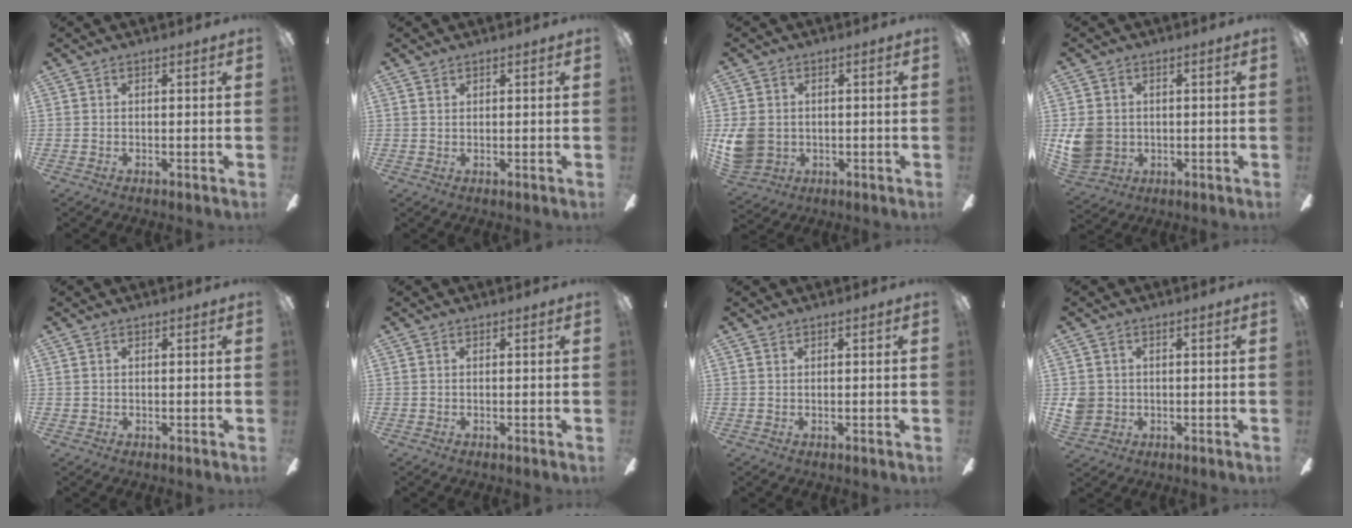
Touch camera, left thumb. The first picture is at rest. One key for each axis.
{"total": 0.8, "fx": 0.6, "fy": 0.4, "fz": 0.1, "tx": -0.004, "ty": 0.001, "tz": 0.013}
{"total": 8.7, "fx": -0.3, "fy": 7.5, "fz": 4.3, "tx": -0.106, "ty": 0.016, "tz": 0.000}
{"total": 8.2, "fx": 0.2, "fy": 7.4, "fz": 3.4, "tx": -0.082, "ty": 0.012, "tz": 0.008}
{"total": 0.6, "fx": 0.3, "fy": 0.5, "fz": 0.1, "tx": -0.004, "ty": 0.004, "tz": 0.004}
{"total": 0.0}
{"total": 0.6, "fx": 0.4, "fy": 0.4, "fz": 0.3, "tx": -0.007, "ty": 0.002, "tz": 0.008}
{"total": 4.5, "fx": 0.3, "fy": 4.3, "fz": 1.0, "tx": -0.027, "ty": 0.007, "tz": 0.007}